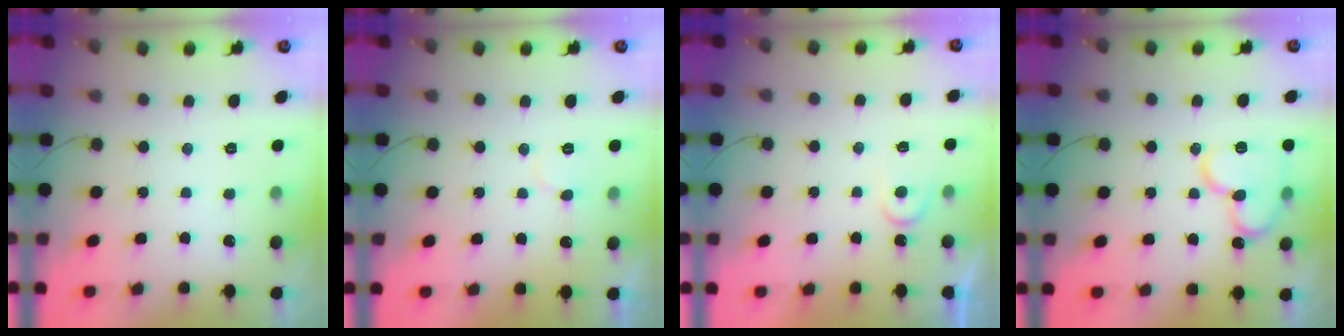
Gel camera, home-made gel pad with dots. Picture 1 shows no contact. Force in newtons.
{"total": 6.0, "press": 6.0, "slide": 0.3}
{"total": 4.1, "press": 4.1, "slide": 0.4}
{"total": 13.1, "press": 13.1, "slide": 1.2}